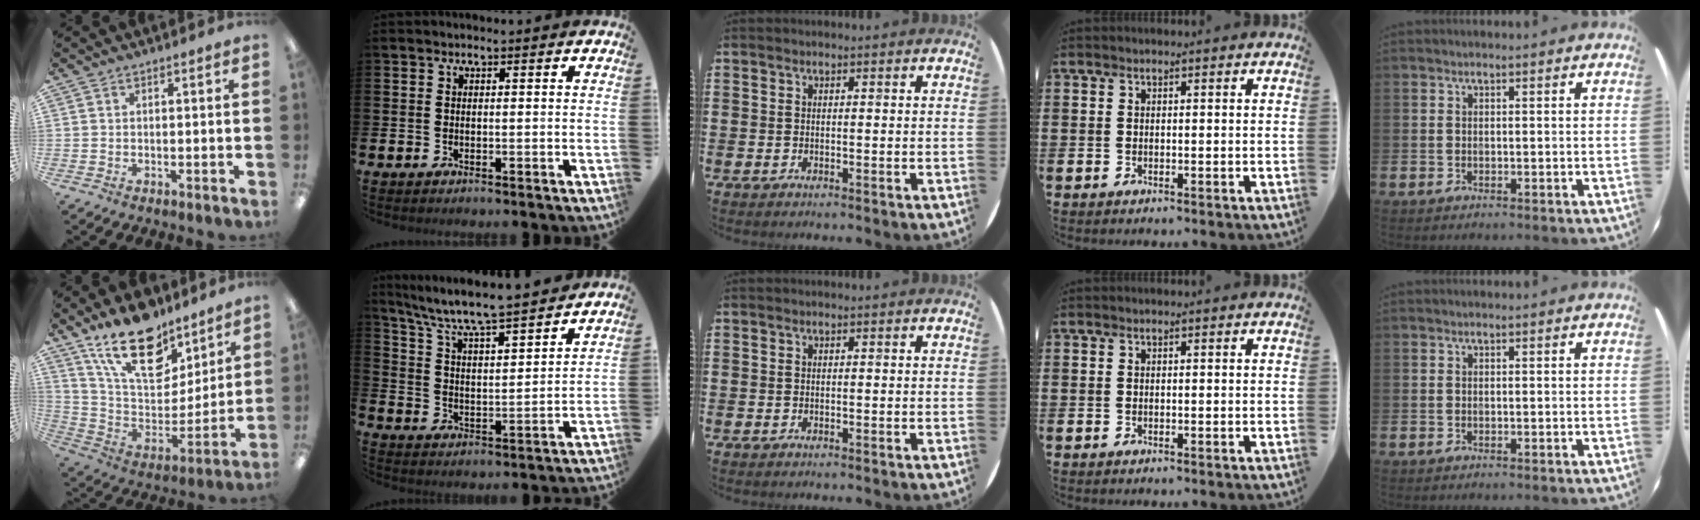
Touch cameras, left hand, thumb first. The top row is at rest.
{"thumb": {"total": 21.1, "force": [14.8, 10.1, 11.2], "torque": [-0.195, -0.087, 0.266]}, "index": {"total": 7.9, "force": [7.3, 0.5, 2.8], "torque": [-0.089, -0.056, 0.126]}}